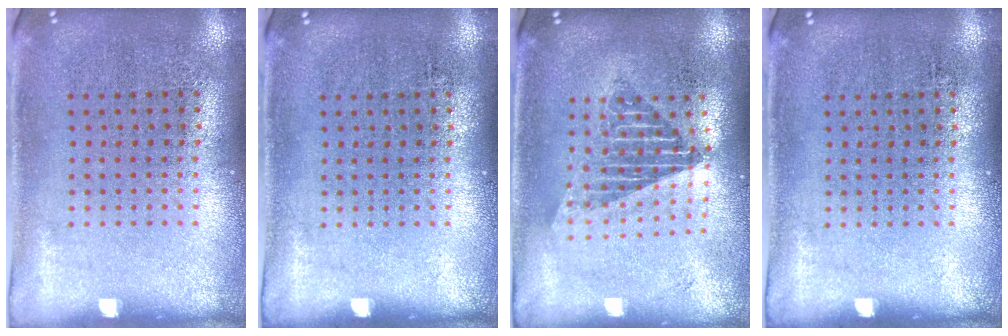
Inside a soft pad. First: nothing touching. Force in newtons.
{"total": 0.0}
{"total": 1.7, "press": 1.4, "slide": 1.0}
{"total": 0.0}